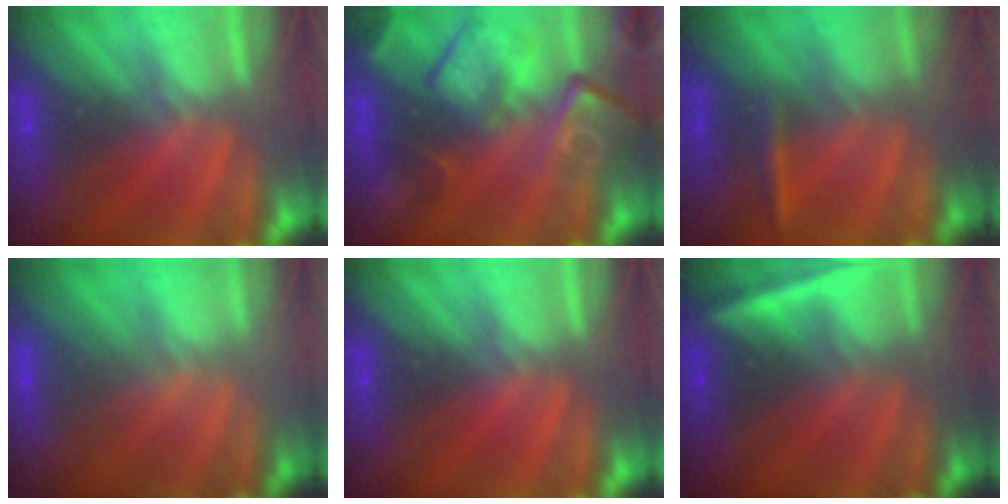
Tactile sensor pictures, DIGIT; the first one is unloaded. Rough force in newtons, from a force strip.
{"total": 8.6}
{"total": 2.3}
{"total": 2.3}
{"total": 0.0}
{"total": 4.6}